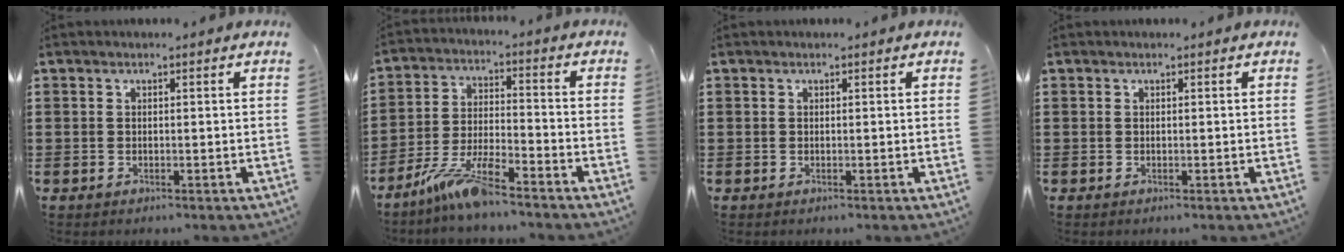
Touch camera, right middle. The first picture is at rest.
{"total": 8.3, "force": [-6.6, 1.0, 4.9], "torque": [-0.107, -0.006, -0.128]}
{"total": 0.0}
{"total": 0.0}